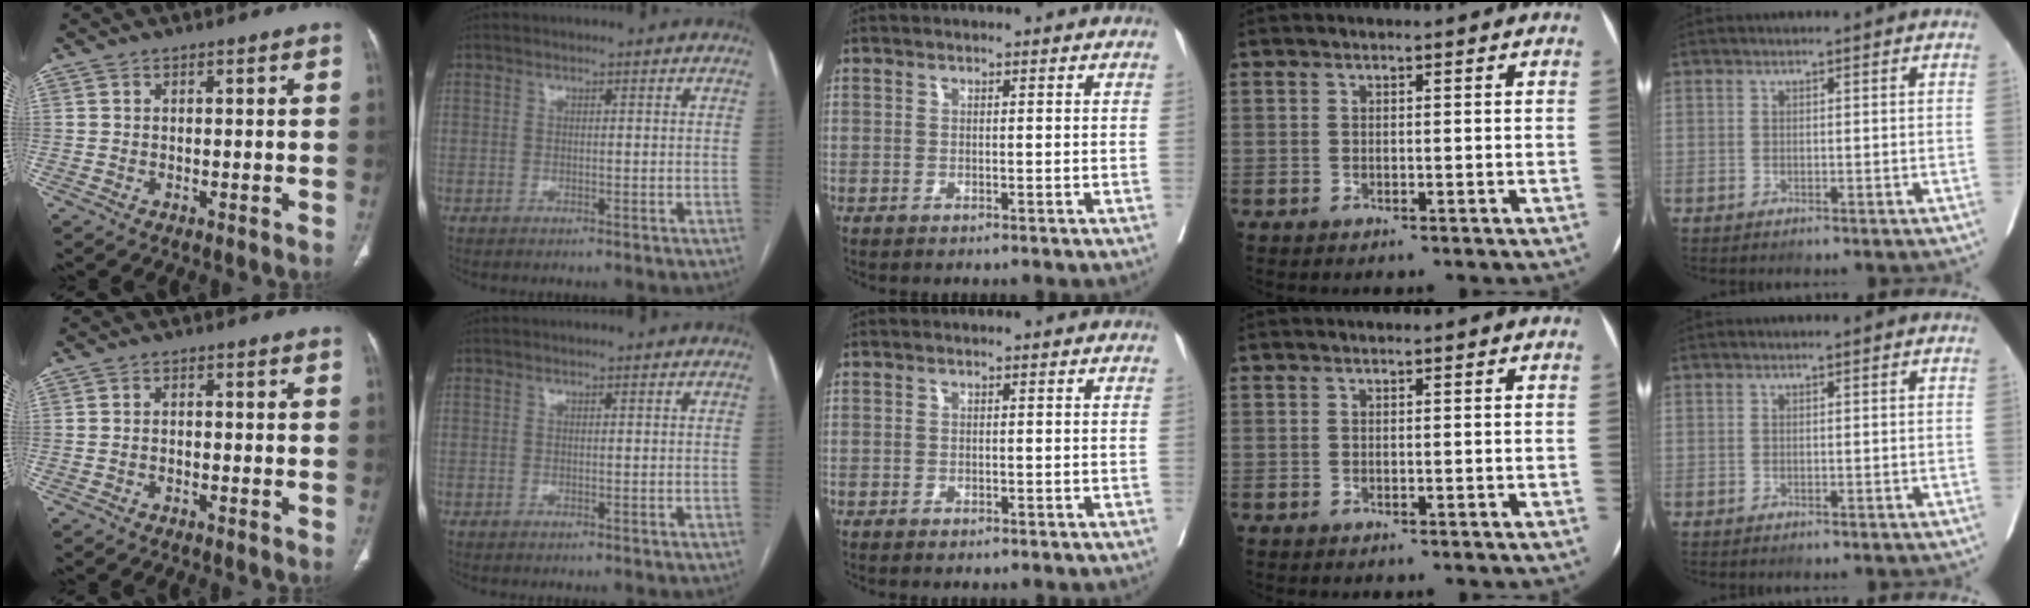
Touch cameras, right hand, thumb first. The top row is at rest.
{"thumb": {"total": 1.0, "force": [-0.4, 0.6, 0.6], "torque": [-0.010, 0.006, -0.009]}, "middle": {"total": 1.1, "force": [-0.7, 0.5, 0.7], "torque": [-0.014, -0.003, -0.006]}}